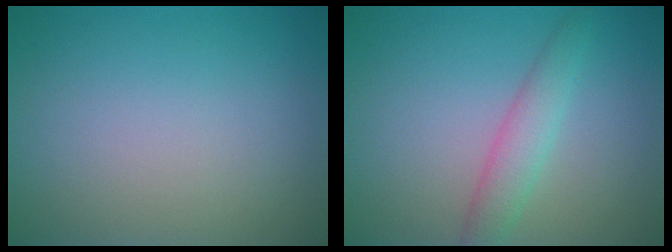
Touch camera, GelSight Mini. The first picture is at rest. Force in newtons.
{"total": 2.7, "press": 2.7, "slide": 0.1}